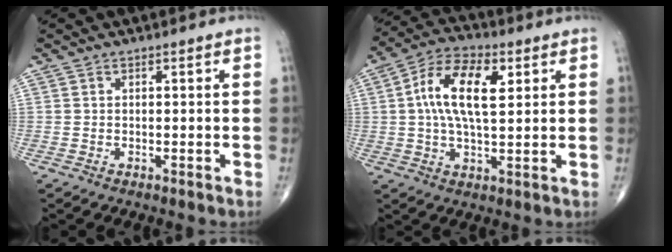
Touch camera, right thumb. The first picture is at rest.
{"total": 13.0, "force": [3.0, 6.1, 11.0], "torque": [-0.202, 0.011, 0.048]}